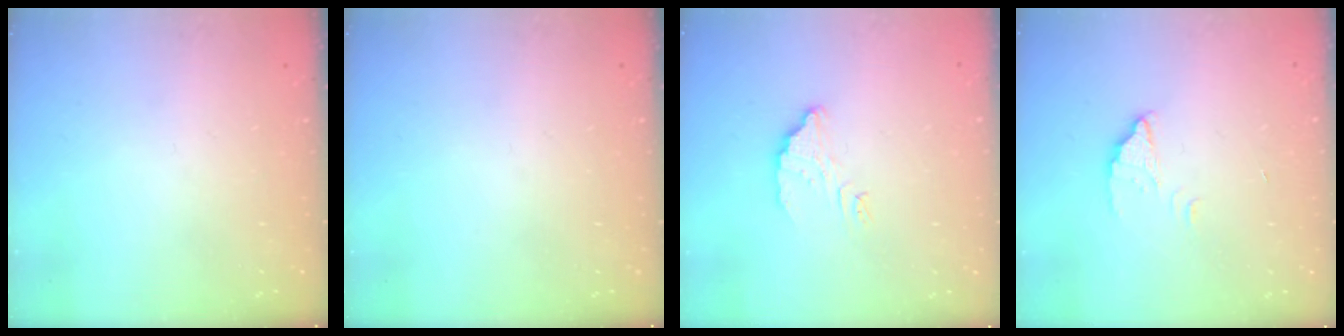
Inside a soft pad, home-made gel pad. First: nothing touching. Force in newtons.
{"total": 0.0}
{"total": 4.5, "press": 4.5, "slide": 0.2}
{"total": 2.6, "press": 2.6, "slide": 0.2}